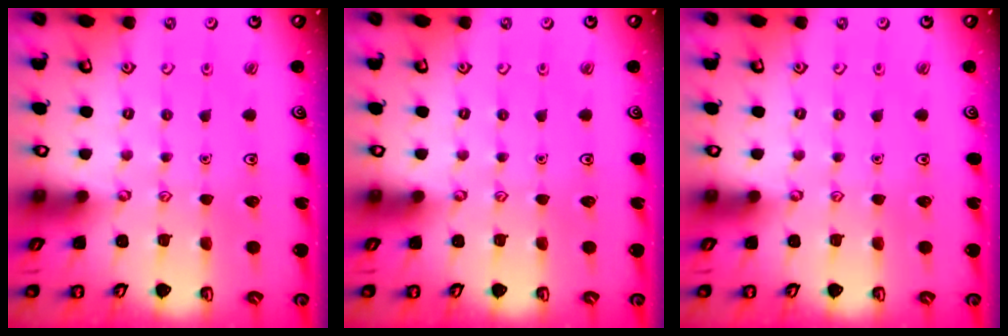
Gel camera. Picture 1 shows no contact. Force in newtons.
{"total": 0.0}
{"total": 0.0}